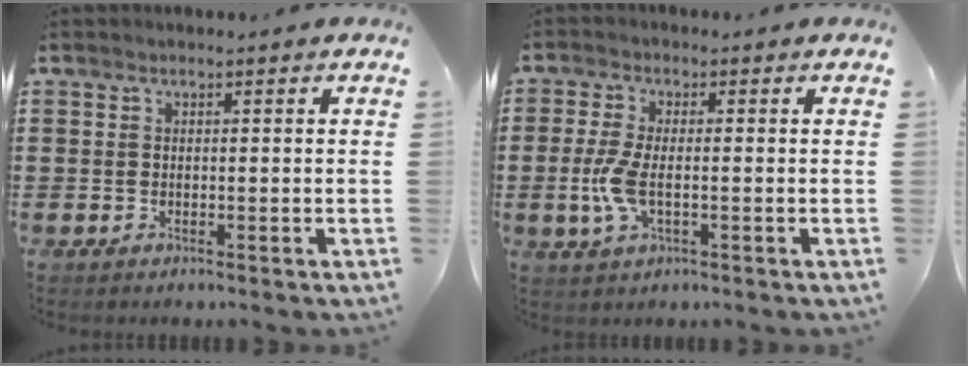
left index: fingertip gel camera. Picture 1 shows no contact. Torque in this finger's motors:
{"motor_torque": [0.82, -0.24, 0.62, 0.11]}